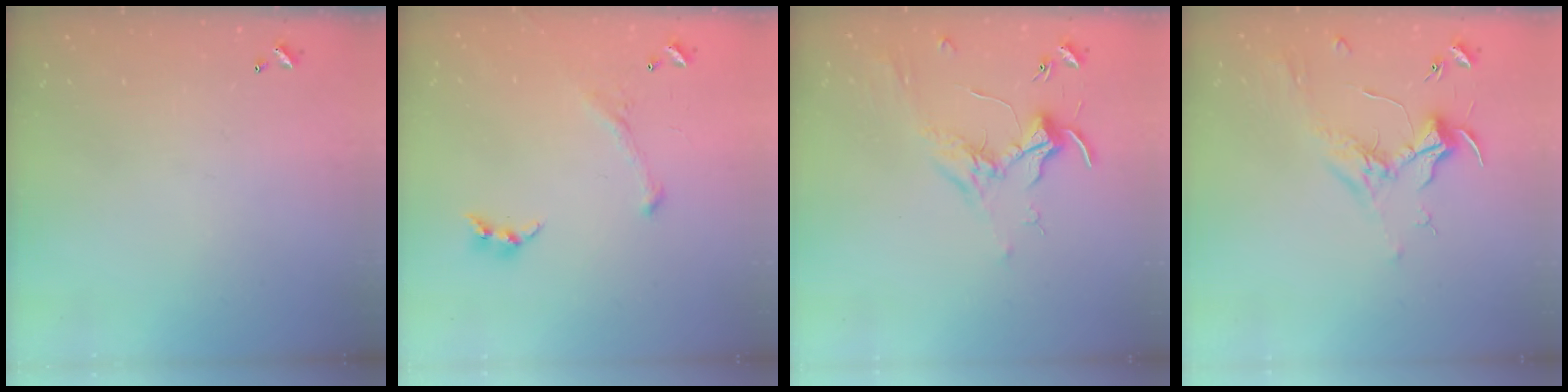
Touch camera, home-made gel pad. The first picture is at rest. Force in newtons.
{"total": 2.8, "press": 2.6, "slide": 1.0}
{"total": 1.7, "press": 1.5, "slide": 0.7}
{"total": 2.0, "press": 1.8, "slide": 0.7}